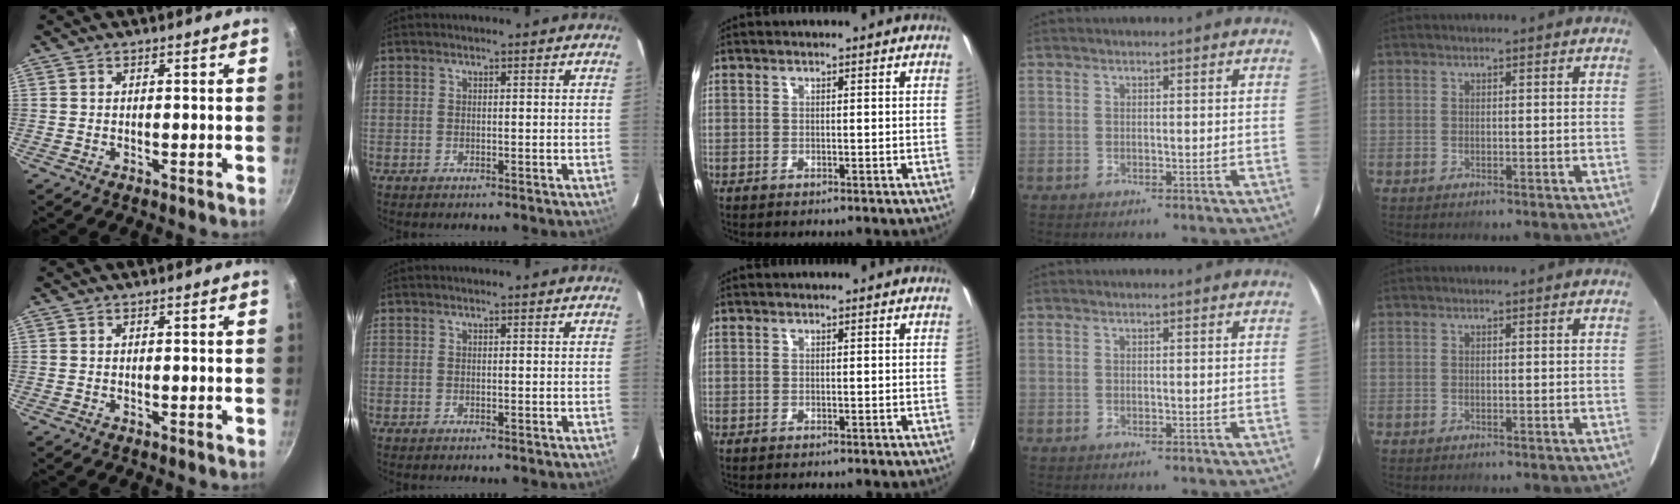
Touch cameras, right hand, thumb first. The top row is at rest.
{}